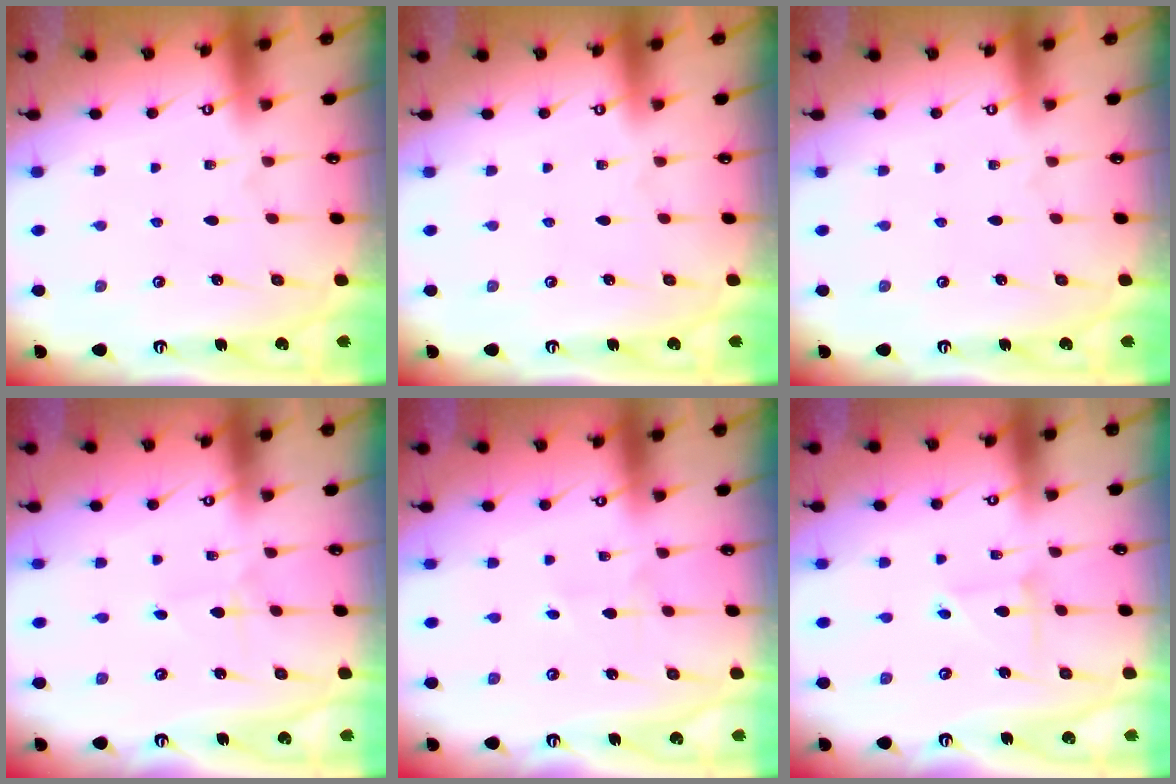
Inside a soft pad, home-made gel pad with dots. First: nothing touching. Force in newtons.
{"total": 0.0}
{"total": 0.0}
{"total": 1.4, "press": 1.4, "slide": 0.2}
{"total": 1.5, "press": 1.5, "slide": 0.1}
{"total": 2.4, "press": 2.4, "slide": 0.2}